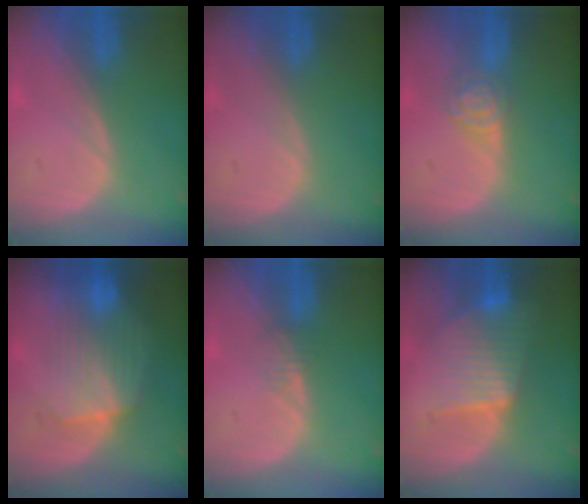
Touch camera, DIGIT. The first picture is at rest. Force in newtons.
{"total": 0.0}
{"total": 4.3, "press": 4.0, "slide": 1.7}
{"total": 7.6, "press": 7.6, "slide": 0.5}
{"total": 1.5, "press": 1.5, "slide": 0.2}
{"total": 7.2, "press": 7.2, "slide": 0.3}